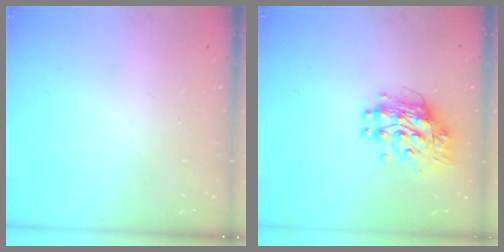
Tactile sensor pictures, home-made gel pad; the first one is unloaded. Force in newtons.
{"total": 10.4, "press": 10.4, "slide": 0.9}